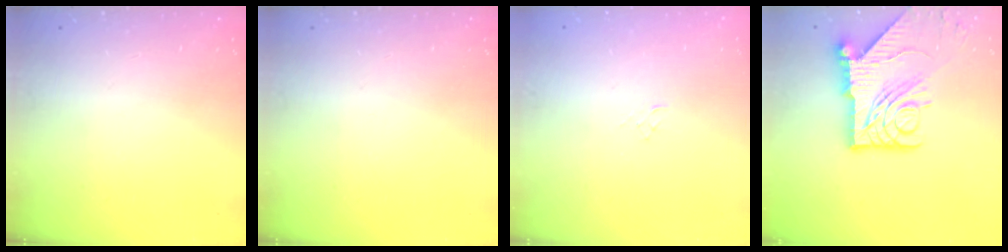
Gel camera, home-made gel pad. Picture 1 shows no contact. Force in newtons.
{"total": 0.0}
{"total": 2.9, "press": 2.9, "slide": 0.3}
{"total": 15.2, "press": 15.1, "slide": 1.8}